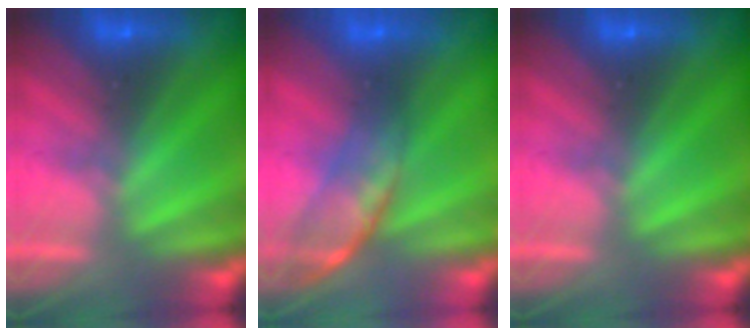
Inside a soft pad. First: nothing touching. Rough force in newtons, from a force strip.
{"total": 2.6}
{"total": 0.0}